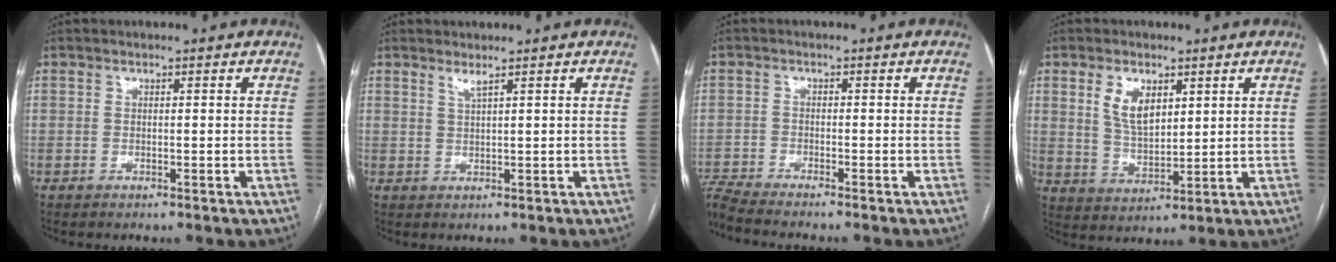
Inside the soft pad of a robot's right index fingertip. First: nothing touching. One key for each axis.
{"total": 1.4, "fx": 1.0, "fy": -0.3, "fz": 0.9, "tx": -0.020, "ty": -0.008, "tz": 0.021}
{"total": 5.6, "fx": -5.2, "fy": -1.4, "fz": 1.4, "tx": -0.033, "ty": -0.015, "tz": -0.095}
{"total": 6.4, "fx": 2.8, "fy": 3.2, "fz": 4.7, "tx": -0.095, "ty": 0.001, "tz": 0.061}